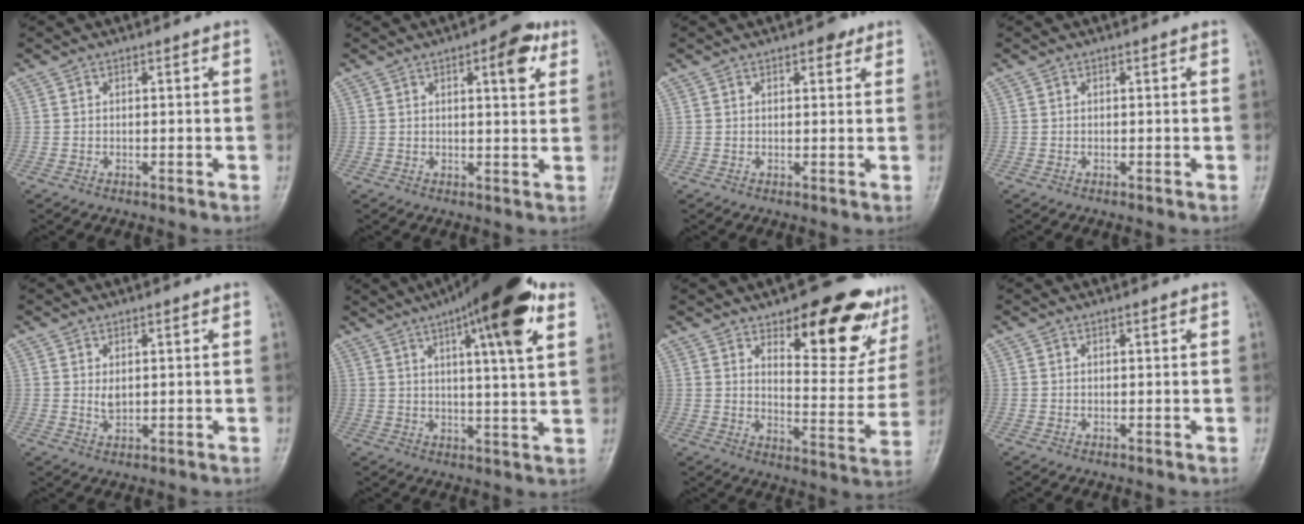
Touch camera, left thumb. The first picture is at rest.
{"total": 6.6, "force": [2.9, 2.3, 5.5], "torque": [-0.058, -0.008, 0.033]}
{"total": 2.7, "force": [1.7, 1.3, 1.6], "torque": [-0.013, -0.005, 0.020]}
{"total": 0.0}
{"total": 2.3, "force": [0.7, 1.2, 1.8], "torque": [-0.026, -0.008, 0.016]}
{"total": 22.1, "force": [11.9, 4.3, 18.1], "torque": [-0.258, -0.030, 0.178]}
{"total": 19.1, "force": [12.0, 7.3, 13.0], "torque": [-0.112, -0.077, 0.168]}
{"total": 0.6, "force": [0.4, 0.2, 0.5], "torque": [-0.007, -0.001, 0.005]}